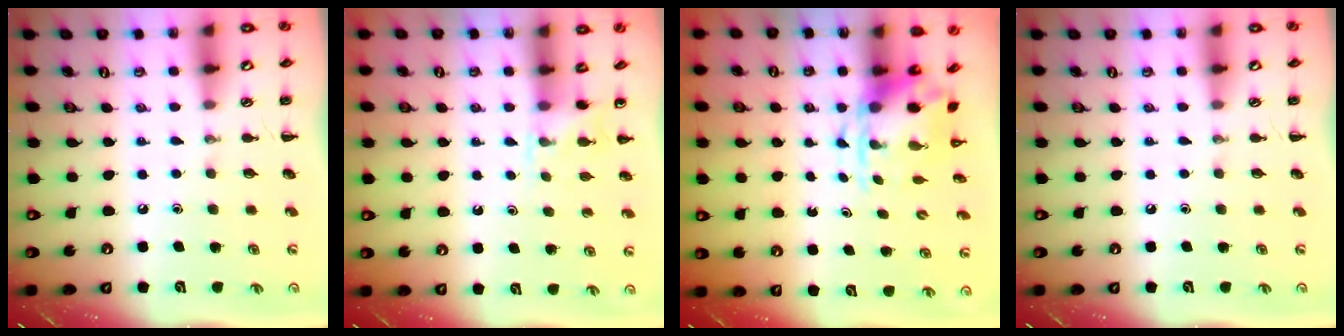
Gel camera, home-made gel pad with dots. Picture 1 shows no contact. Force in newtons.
{"total": 4.3, "press": 4.1, "slide": 1.2}
{"total": 3.8, "press": 3.7, "slide": 0.9}
{"total": 0.0}